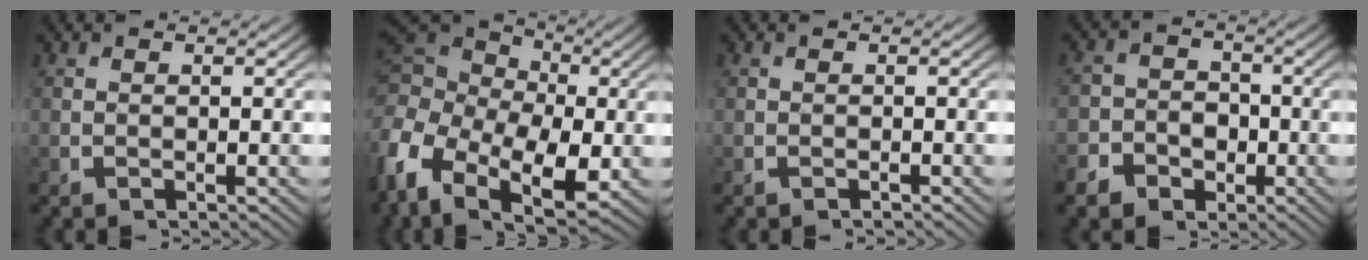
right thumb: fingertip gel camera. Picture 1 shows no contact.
{"total": 11.9, "force": [0.1, 8.2, 8.7], "torque": [-0.176, -0.029, 0.013]}
{"total": 0.6, "force": [-0.6, 0.0, 0.1], "torque": [-0.003, -0.001, -0.011]}
{"total": 5.9, "force": [-2.8, 5.0, 1.6], "torque": [-0.010, -0.022, -0.046]}